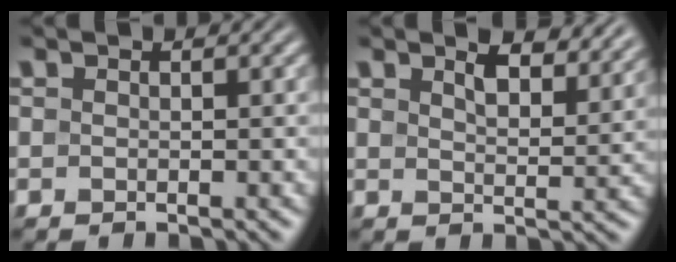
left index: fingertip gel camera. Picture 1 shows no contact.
{"total": 4.9, "force": [3.5, 1.7, 3.0], "torque": [-0.049, 0.000, 0.047]}